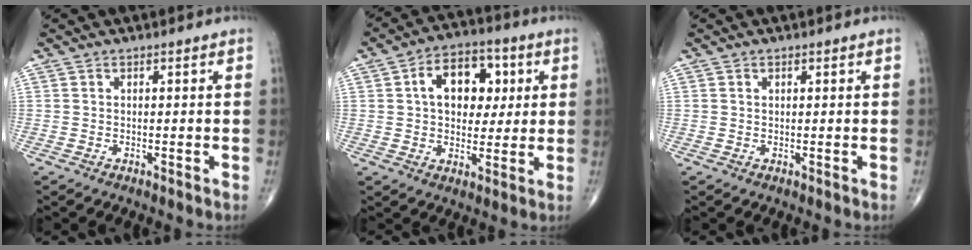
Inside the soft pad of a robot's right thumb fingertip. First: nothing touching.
{"total": 12.7, "force": [2.9, 8.5, 9.0], "torque": [-0.092, 0.010, 0.040]}
{"total": 0.6, "force": [0.3, 0.4, 0.3], "torque": [-0.006, -0.002, 0.005]}